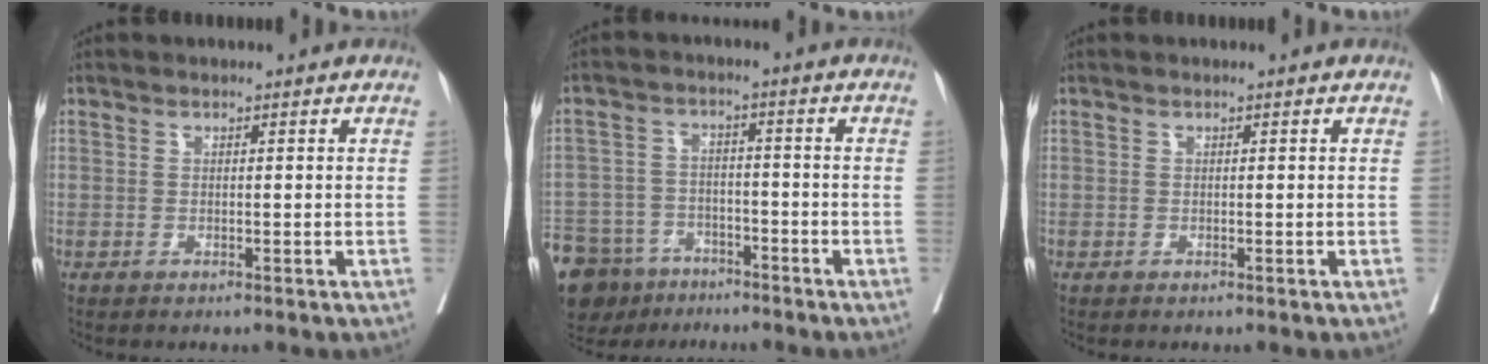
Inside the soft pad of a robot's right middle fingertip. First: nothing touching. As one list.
[{"total": 14.1, "force": [-10.4, 8.4, 4.4], "torque": [-0.110, 0.003, -0.160]}, {"total": 0.0}]